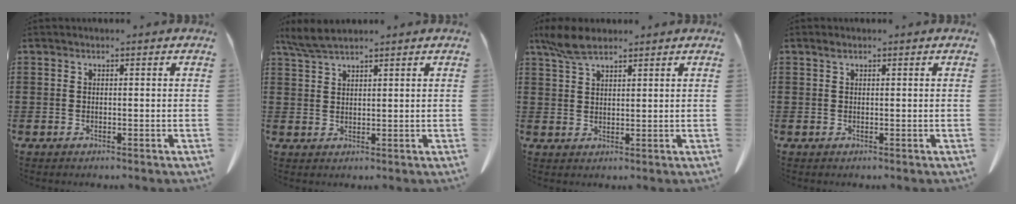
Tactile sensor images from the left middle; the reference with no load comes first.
{"total": 3.7, "force": [3.0, 0.4, 2.1], "torque": [-0.049, -0.003, 0.059]}
{"total": 5.2, "force": [3.9, 1.6, 3.1], "torque": [-0.072, -0.003, 0.073]}
{"total": 0.7, "force": [0.4, 0.3, 0.5], "torque": [-0.011, 0.001, 0.009]}